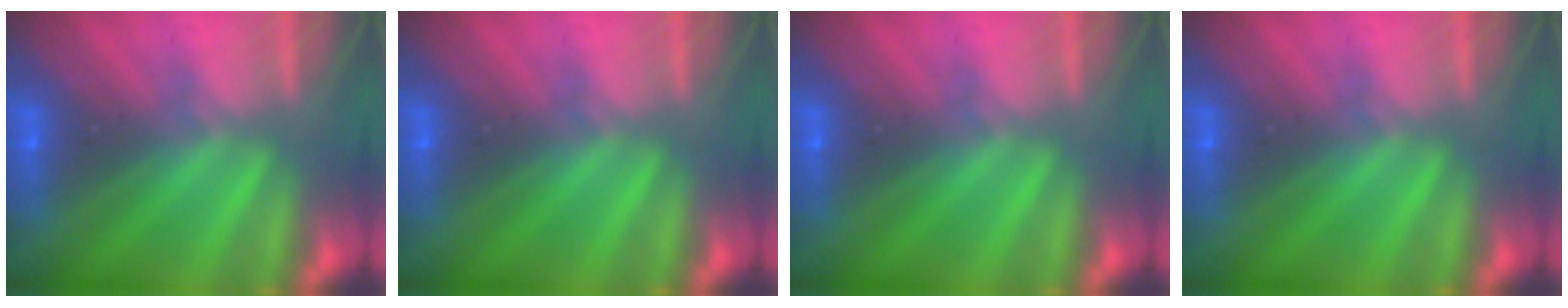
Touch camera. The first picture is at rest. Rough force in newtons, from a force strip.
{"total": 0.0}
{"total": 0.0}
{"total": 0.0}